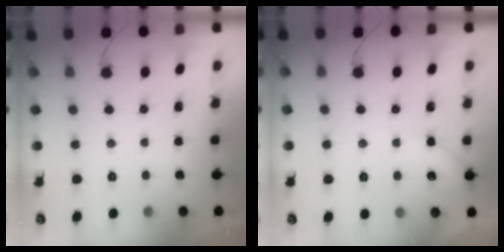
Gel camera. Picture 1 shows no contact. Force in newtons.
{"total": 2.4, "press": 2.4, "slide": 0.4}